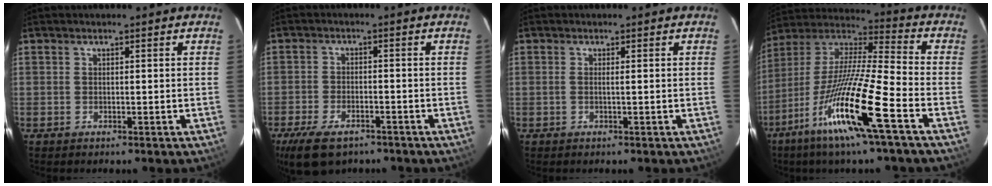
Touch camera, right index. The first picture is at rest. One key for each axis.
{"total": 10.3, "fx": -7.1, "fy": 5.0, "fz": 5.6, "tx": -0.138, "ty": -0.020, "tz": -0.124}
{"total": 0.6, "fx": 0.0, "fy": -0.2, "fz": 0.6, "tx": -0.011, "ty": -0.001, "tz": -0.002}
{"total": 19.2, "fx": -10.1, "fy": 0.5, "fz": 16.2, "tx": -0.310, "ty": -0.029, "tz": -0.200}